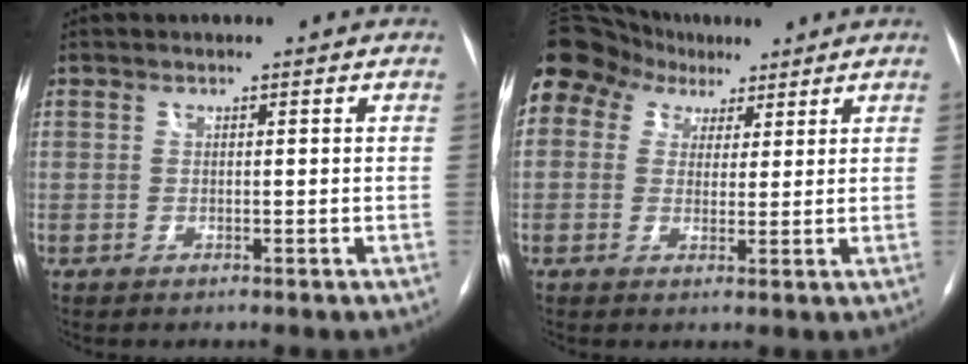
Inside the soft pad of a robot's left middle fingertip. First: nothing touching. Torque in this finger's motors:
{"motor_torque": [1.90, -0.24, 1.05, 0.21]}